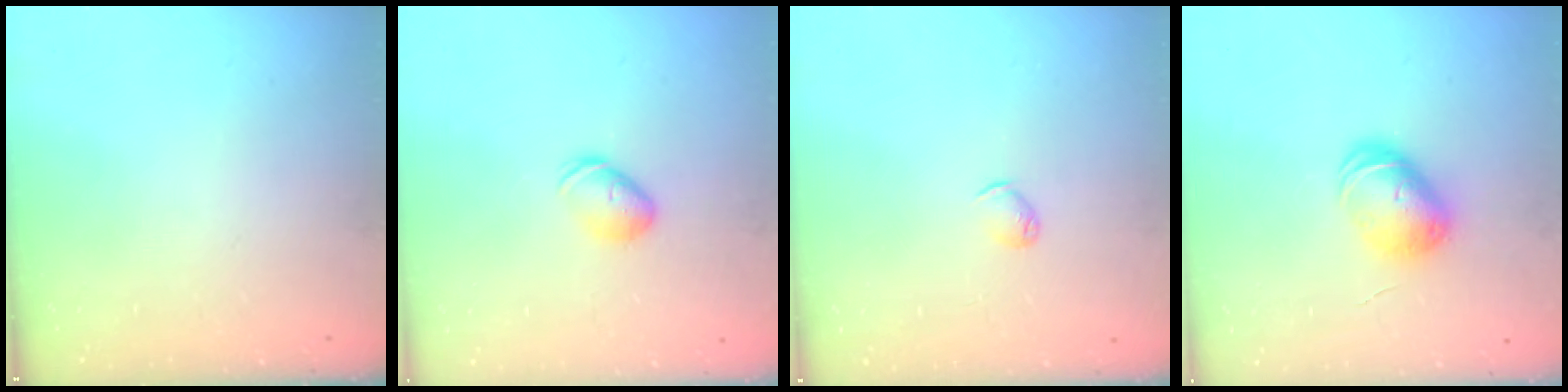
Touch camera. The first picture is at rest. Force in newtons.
{"total": 7.2, "press": 7.2, "slide": 0.8}
{"total": 3.1, "press": 3.1, "slide": 0.5}
{"total": 8.4, "press": 8.3, "slide": 0.7}